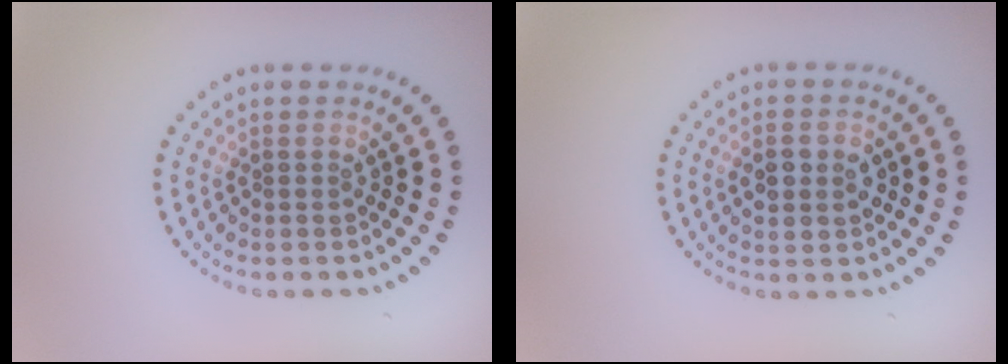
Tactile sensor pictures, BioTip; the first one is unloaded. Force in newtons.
{"total": 3.4, "press": 3.4, "slide": 0.1}